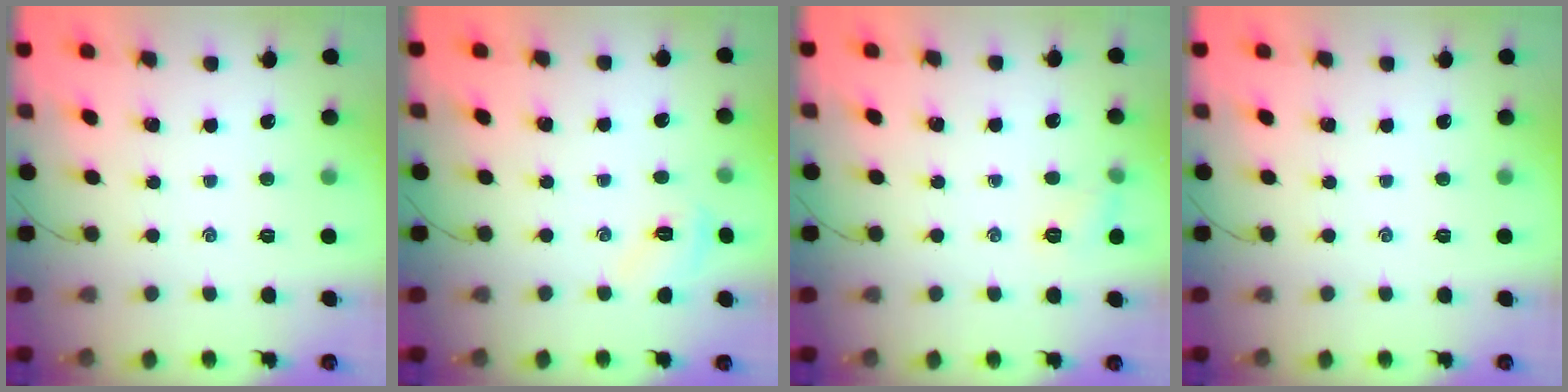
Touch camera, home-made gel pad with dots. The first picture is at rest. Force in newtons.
{"total": 5.5, "press": 5.3, "slide": 1.4}
{"total": 6.0, "press": 5.7, "slide": 1.8}
{"total": 0.0}